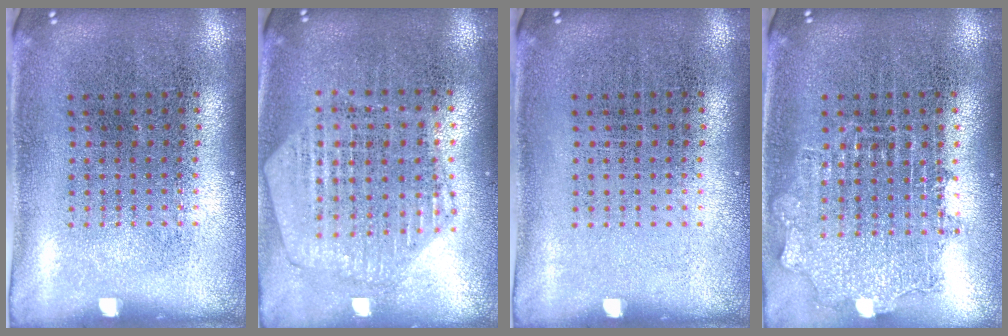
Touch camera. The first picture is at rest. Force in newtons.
{"total": 1.2, "press": 1.2, "slide": 0.1}
{"total": 0.0}
{"total": 1.2, "press": 1.2, "slide": 0.3}